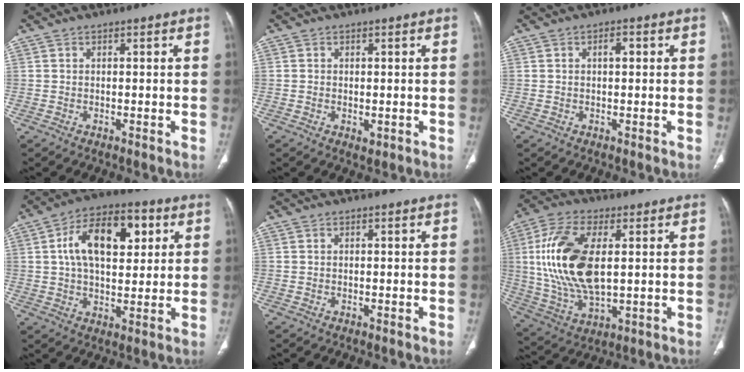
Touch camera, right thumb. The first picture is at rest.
{"total": 1.4, "force": [-0.2, 0.9, 1.0], "torque": [-0.018, -0.005, 0.000]}
{"total": 2.0, "force": [0.4, 0.9, 1.6], "torque": [-0.026, 0.005, 0.006]}
{"total": 15.9, "force": [4.3, 8.7, 12.6], "torque": [-0.186, 0.010, 0.066]}
{"total": 0.0}
{"total": 18.5, "force": [2.6, 9.2, 15.8], "torque": [-0.324, -0.007, 0.053]}